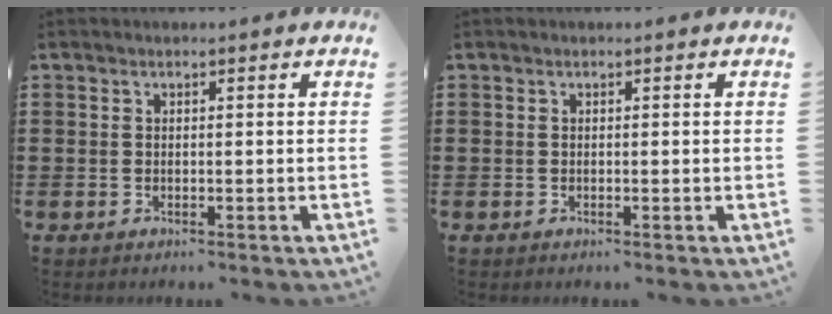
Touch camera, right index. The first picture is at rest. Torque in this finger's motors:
{"motor_torque": [0.10, 0.44, 0.00, 0.01]}